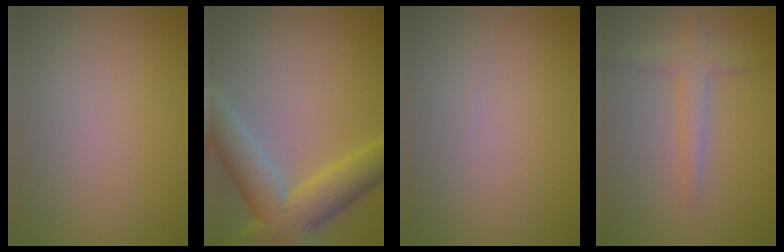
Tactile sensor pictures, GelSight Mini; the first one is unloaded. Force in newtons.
{"total": 8.2, "press": 8.1, "slide": 0.6}
{"total": 0.0}
{"total": 2.4, "press": 2.4, "slide": 0.2}